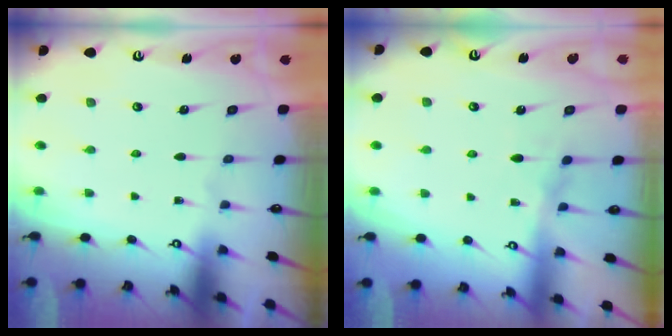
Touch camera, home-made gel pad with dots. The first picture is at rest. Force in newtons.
{"total": 6.8, "press": 6.8, "slide": 0.8}